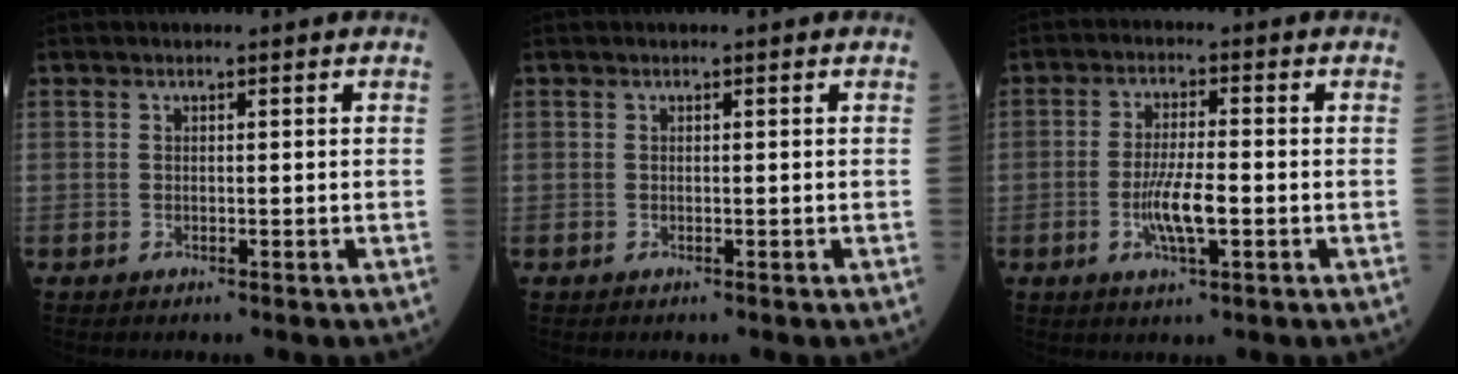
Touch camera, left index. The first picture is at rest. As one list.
[{"total": 0.0}, {"total": 6.0, "force": [-1.6, 1.1, 5.7], "torque": [-0.116, -0.006, -0.030]}]